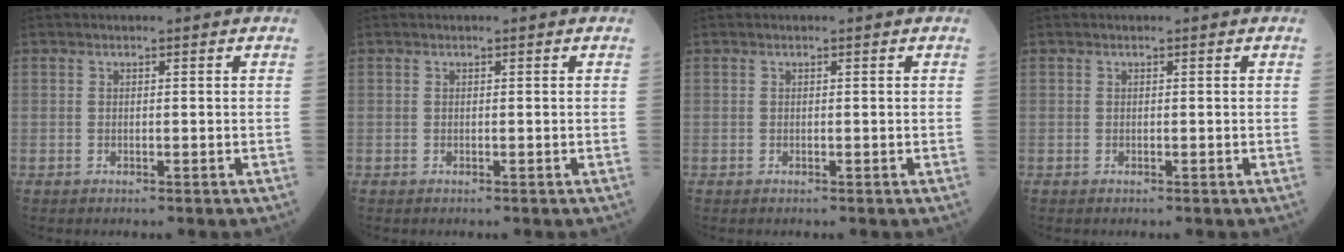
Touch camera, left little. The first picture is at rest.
{"total": 0.0}
{"total": 0.0}
{"total": 0.0}